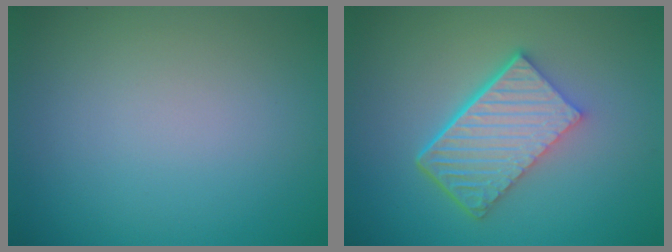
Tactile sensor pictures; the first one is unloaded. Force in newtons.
{"total": 6.7, "press": 4.5, "slide": 5.0}